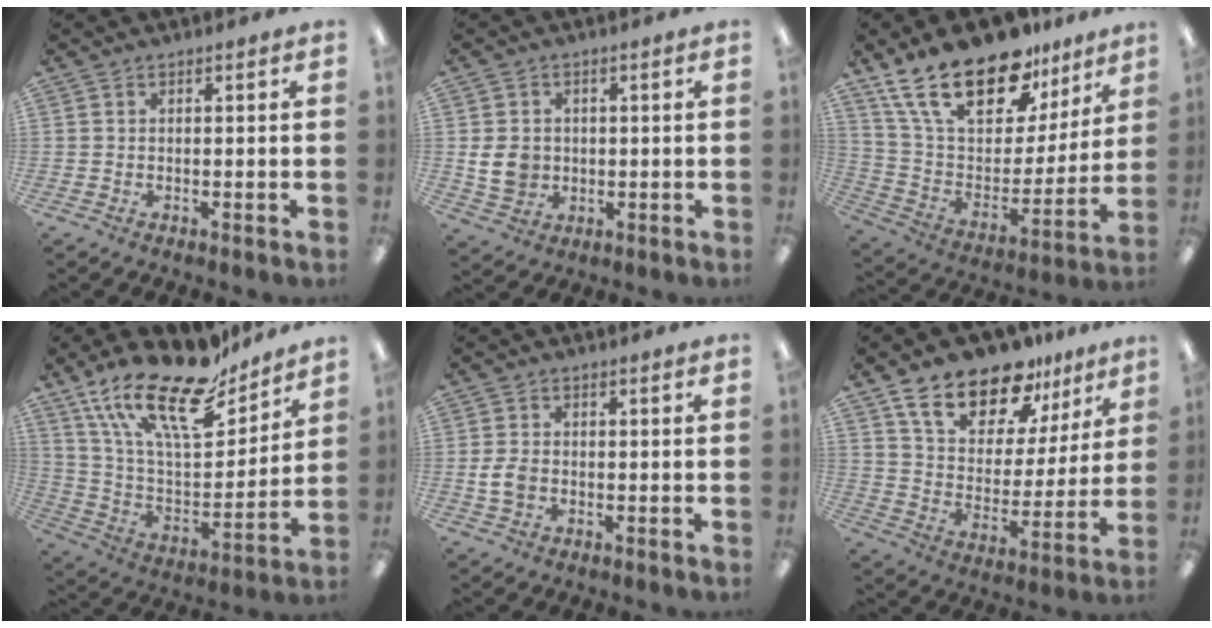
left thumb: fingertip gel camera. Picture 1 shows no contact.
{"total": 7.1, "force": [-0.1, 6.1, 3.6], "torque": [-0.075, 0.004, -0.001]}
{"total": 24.0, "force": [16.2, 11.2, 13.6], "torque": [-0.255, -0.097, 0.292]}
{"total": 24.1, "force": [16.5, 9.5, 14.8], "torque": [-0.269, -0.096, 0.289]}
{"total": 4.6, "force": [-0.8, 3.3, 3.1], "torque": [-0.067, 0.004, -0.016]}
{"total": 16.5, "force": [12.5, 7.9, 7.2], "torque": [-0.129, -0.080, 0.224]}